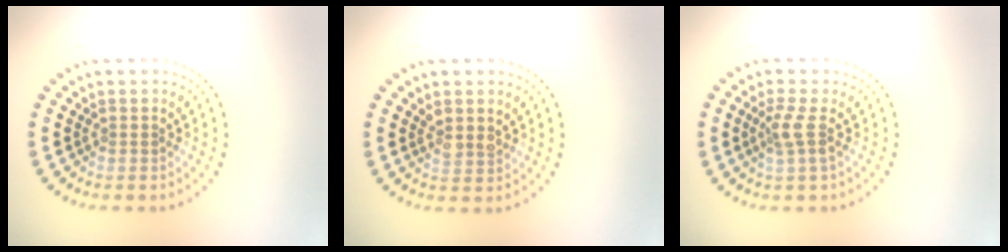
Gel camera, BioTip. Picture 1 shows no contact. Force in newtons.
{"total": 1.7, "press": 1.5, "slide": 0.8}
{"total": 1.9, "press": 1.4, "slide": 1.3}